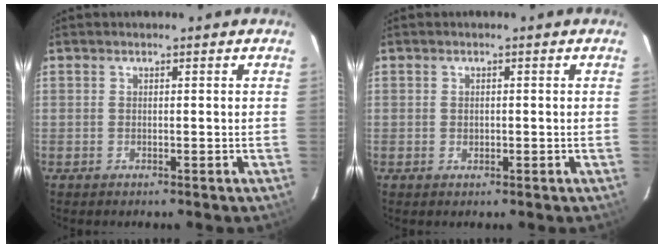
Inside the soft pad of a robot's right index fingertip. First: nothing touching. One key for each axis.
{"total": 1.0, "fx": -0.1, "fy": 0.9, "fz": 0.4, "tx": -0.007, "ty": 0.000, "tz": -0.001}